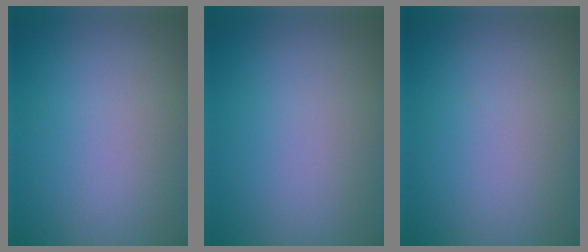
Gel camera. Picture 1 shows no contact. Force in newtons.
{"total": 0.0}
{"total": 0.0}